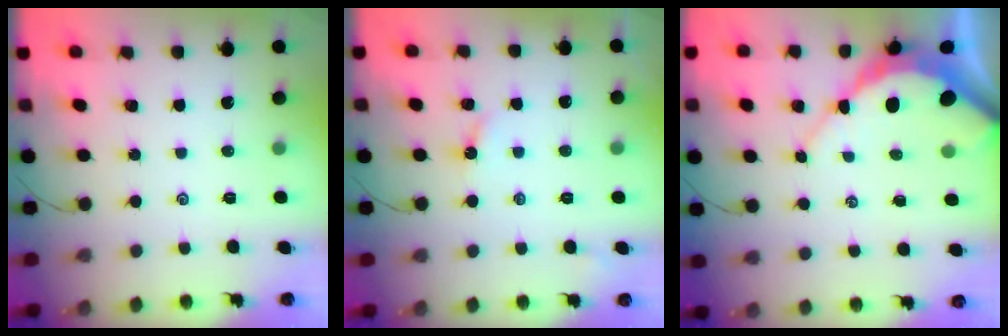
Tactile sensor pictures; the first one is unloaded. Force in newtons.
{"total": 2.6, "press": 2.6, "slide": 0.3}
{"total": 8.5, "press": 8.5, "slide": 0.7}